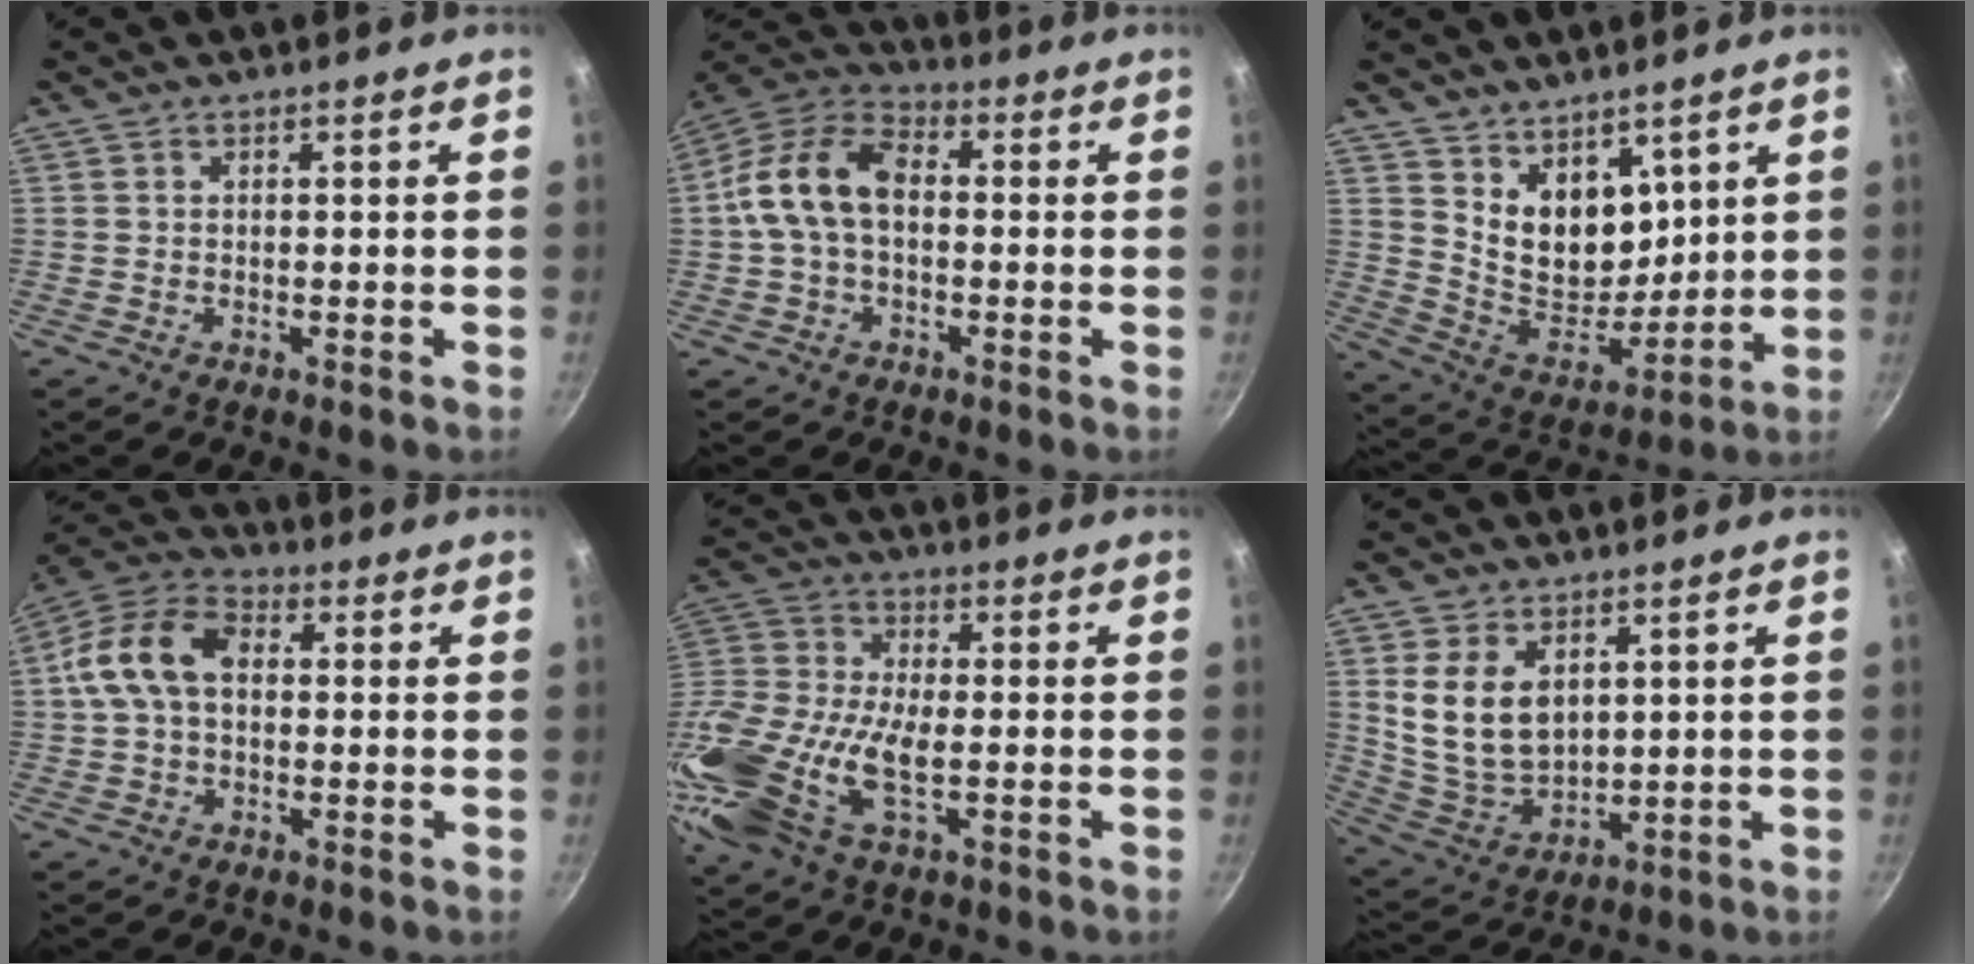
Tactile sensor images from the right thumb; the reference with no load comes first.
{"total": 13.3, "force": [0.3, 8.4, 10.3], "torque": [-0.196, 0.038, -0.006]}
{"total": 12.1, "force": [6.0, 7.9, 7.0], "torque": [-0.068, -0.053, 0.128]}
{"total": 12.0, "force": [1.0, 8.0, 8.9], "torque": [-0.174, 0.036, 0.008]}
{"total": 22.1, "force": [-5.6, 10.9, 18.4], "torque": [-0.447, -0.002, -0.097]}
{"total": 12.0, "force": [3.7, 7.9, 8.3], "torque": [-0.135, -0.020, 0.092]}